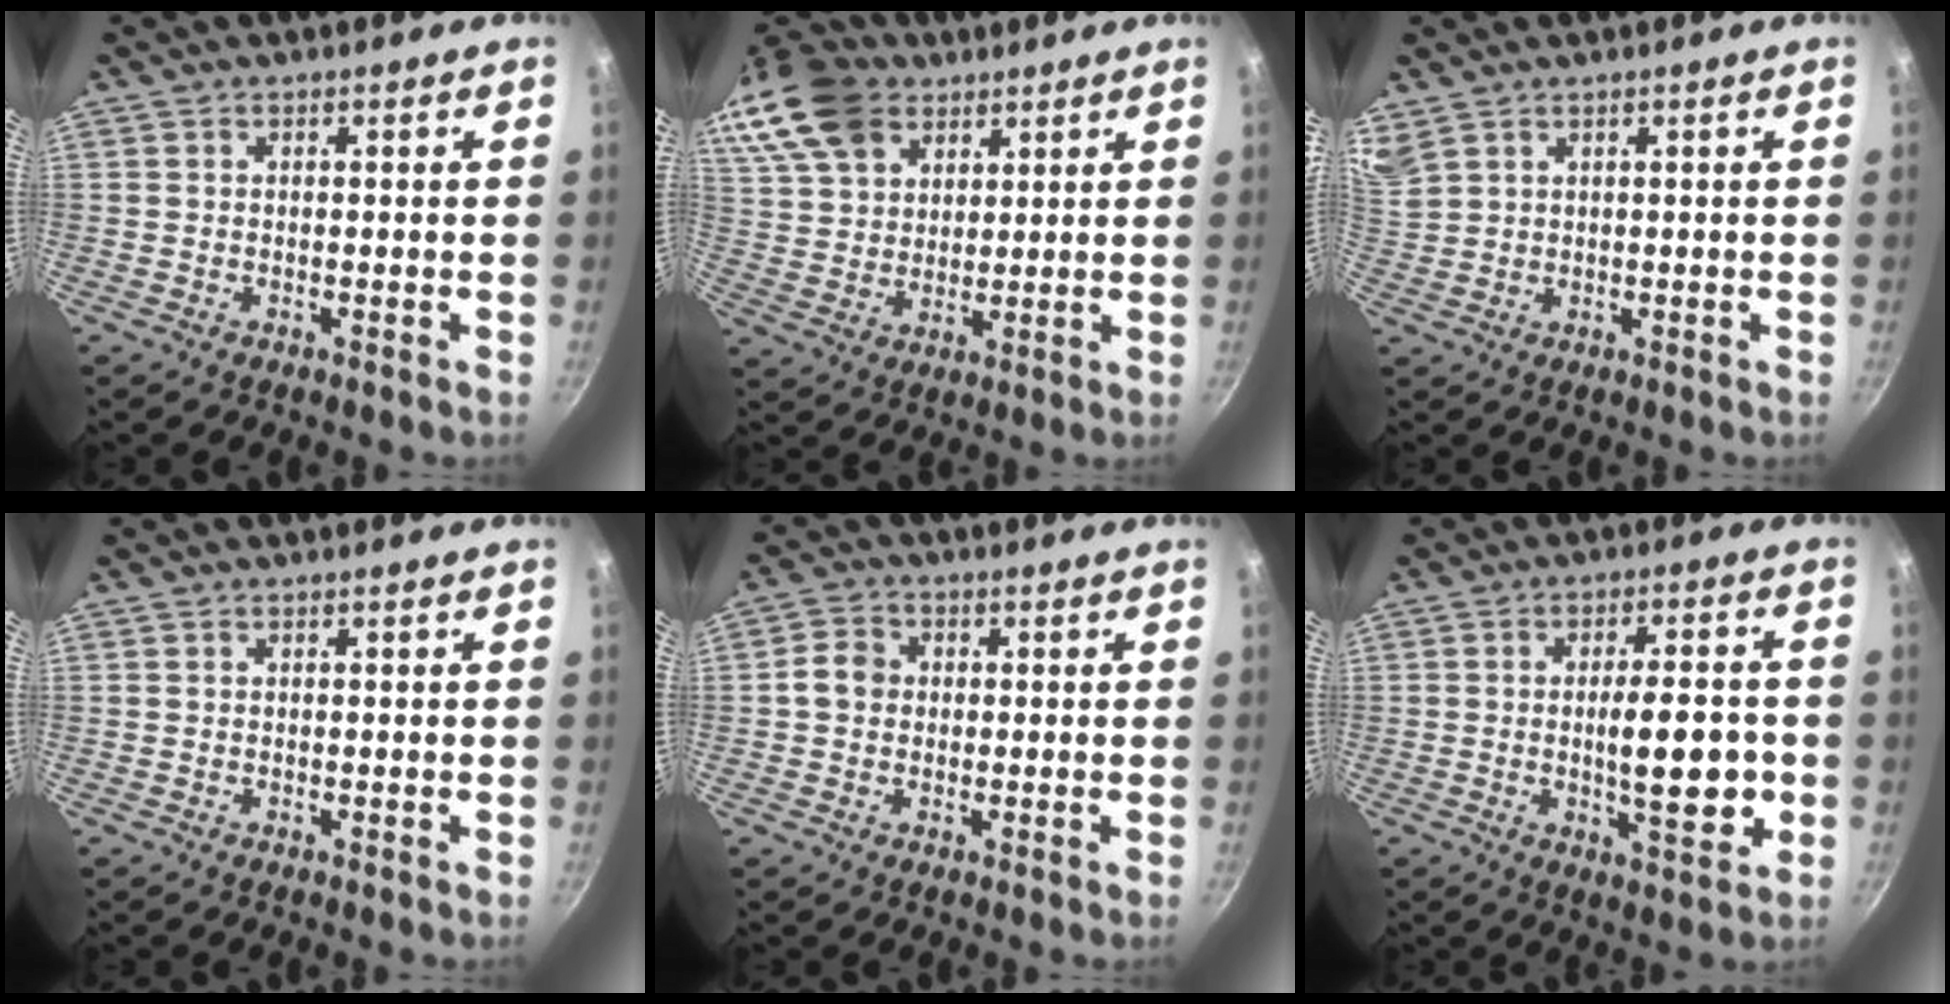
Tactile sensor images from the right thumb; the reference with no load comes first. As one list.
[{"total": 19.0, "force": [11.0, 12.7, 8.7], "torque": [-0.184, 0.002, 0.210]}, {"total": 6.1, "force": [4.4, 3.2, 2.8], "torque": [-0.061, 0.008, 0.098]}, {"total": 0.0}, {"total": 4.4, "force": [0.0, 3.8, 2.1], "torque": [-0.024, 0.009, -0.010]}, {"total": 11.6, "force": [-1.5, 4.3, 10.6], "torque": [-0.136, 0.004, -0.019]}]